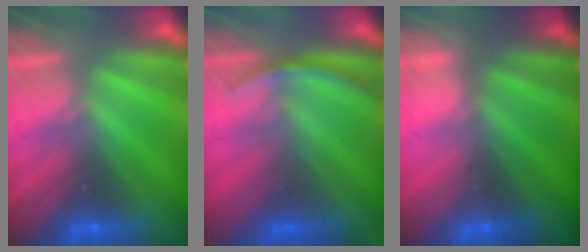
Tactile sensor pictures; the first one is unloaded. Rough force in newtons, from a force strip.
{"total": 2.9}
{"total": 2.1}